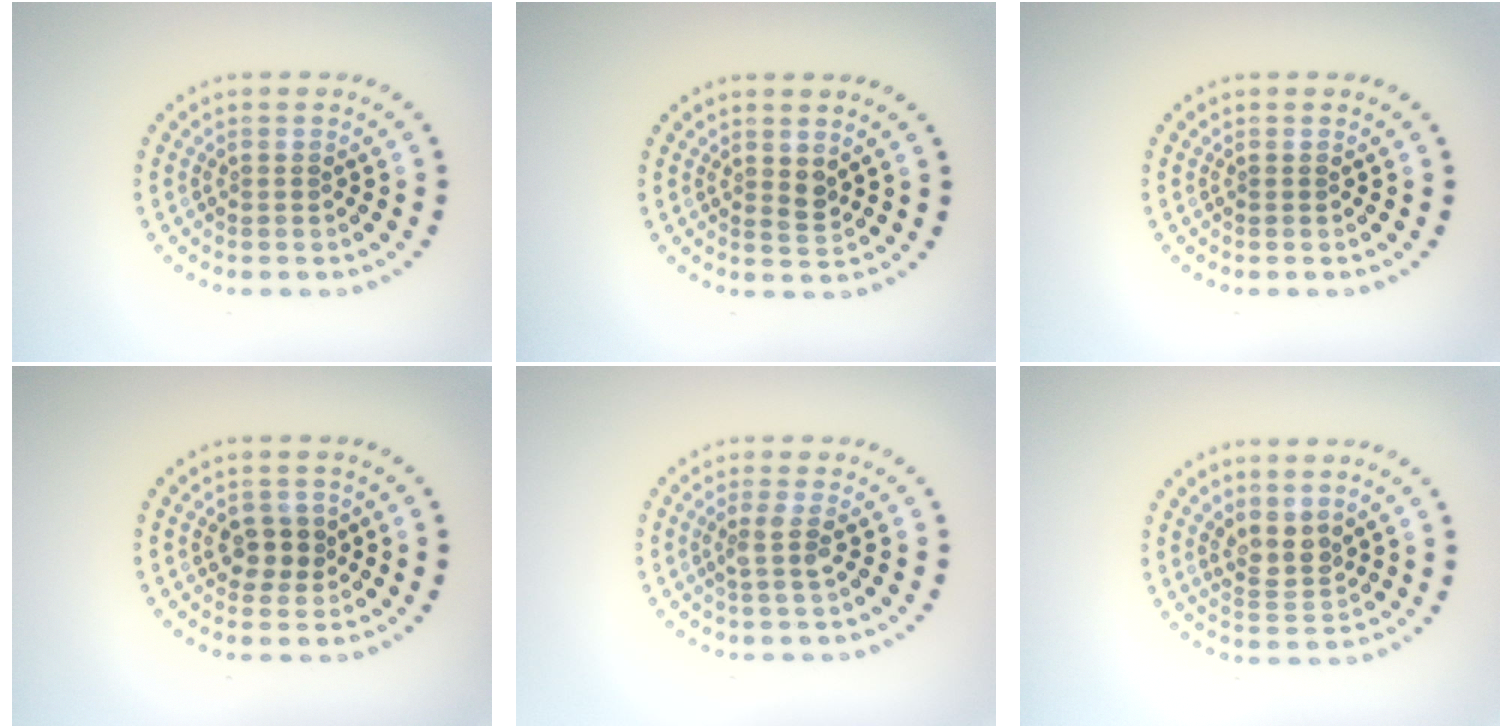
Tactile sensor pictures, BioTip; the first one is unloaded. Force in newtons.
{"total": 1.1, "press": 1.0, "slide": 0.5}
{"total": 0.0}
{"total": 2.3, "press": 2.3, "slide": 0.6}
{"total": 1.7, "press": 1.3, "slide": 1.2}
{"total": 2.5, "press": 2.0, "slide": 1.5}